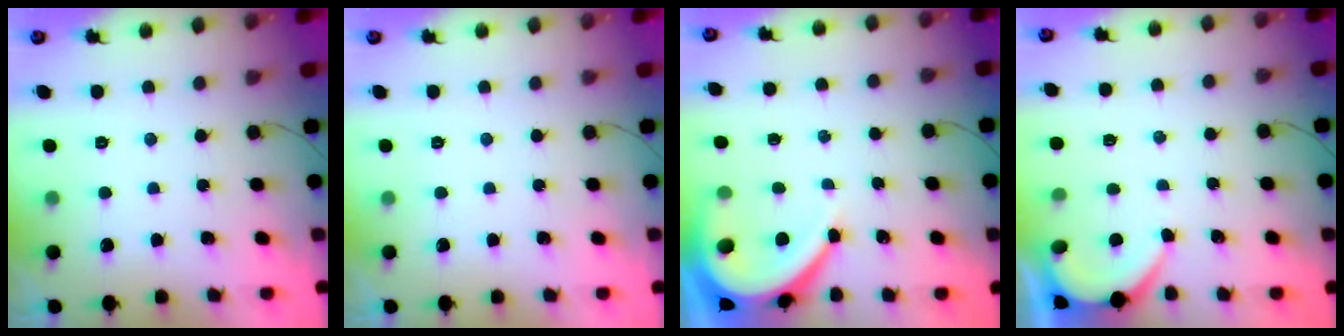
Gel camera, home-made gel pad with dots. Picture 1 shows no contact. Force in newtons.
{"total": 0.0}
{"total": 8.3, "press": 8.2, "slide": 1.1}
{"total": 2.6, "press": 2.6, "slide": 0.4}